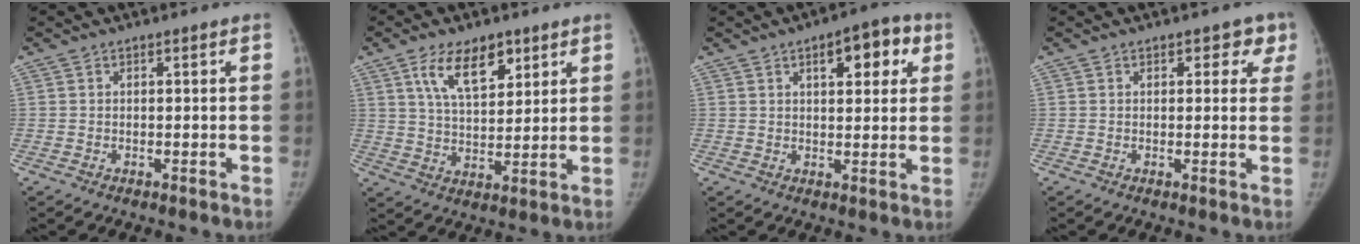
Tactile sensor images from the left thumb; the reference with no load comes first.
{"total": 10.2, "force": [5.6, 5.1, 6.9], "torque": [-0.094, -0.027, 0.104]}
{"total": 8.9, "force": [3.8, 4.1, 6.9], "torque": [-0.060, 0.000, 0.046]}
{"total": 4.1, "force": [2.3, 2.7, 2.2], "torque": [0.021, -0.004, 0.018]}